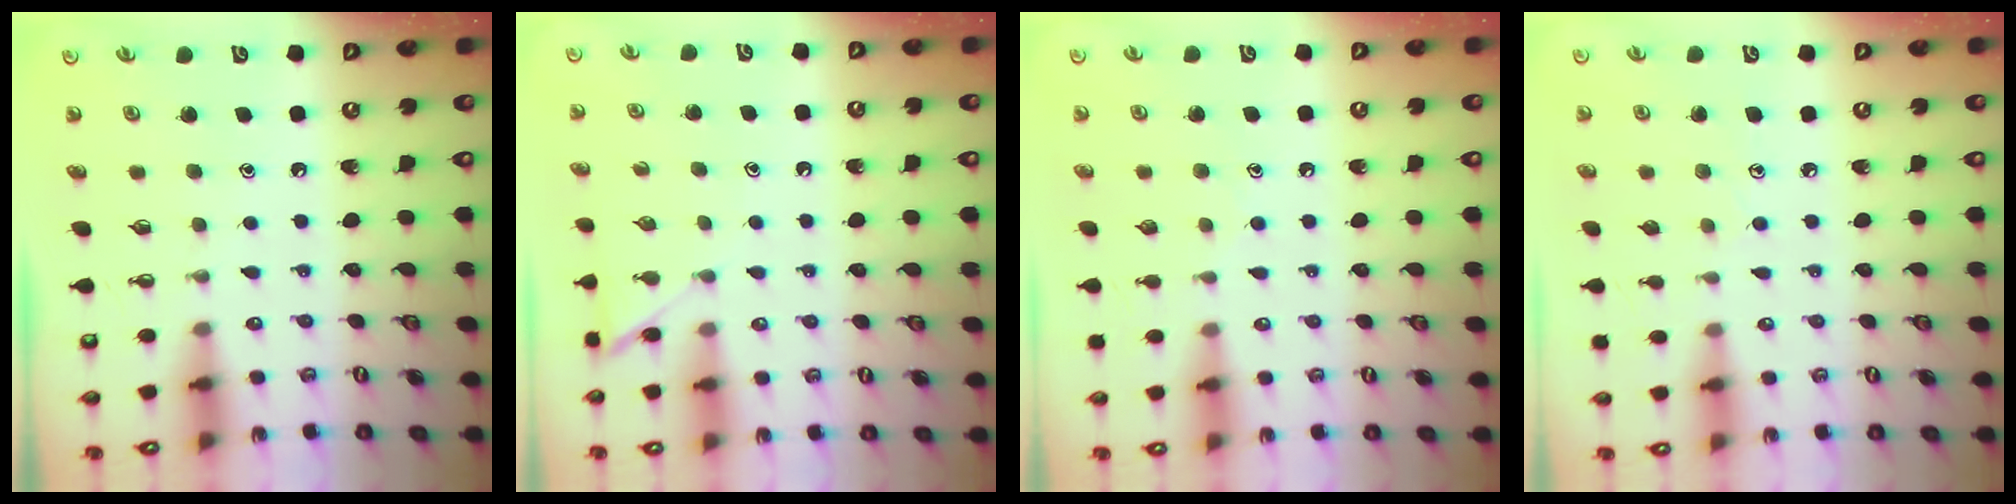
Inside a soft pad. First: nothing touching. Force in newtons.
{"total": 5.2, "press": 5.1, "slide": 0.6}
{"total": 6.0, "press": 6.0, "slide": 0.7}
{"total": 5.0, "press": 5.0, "slide": 0.4}